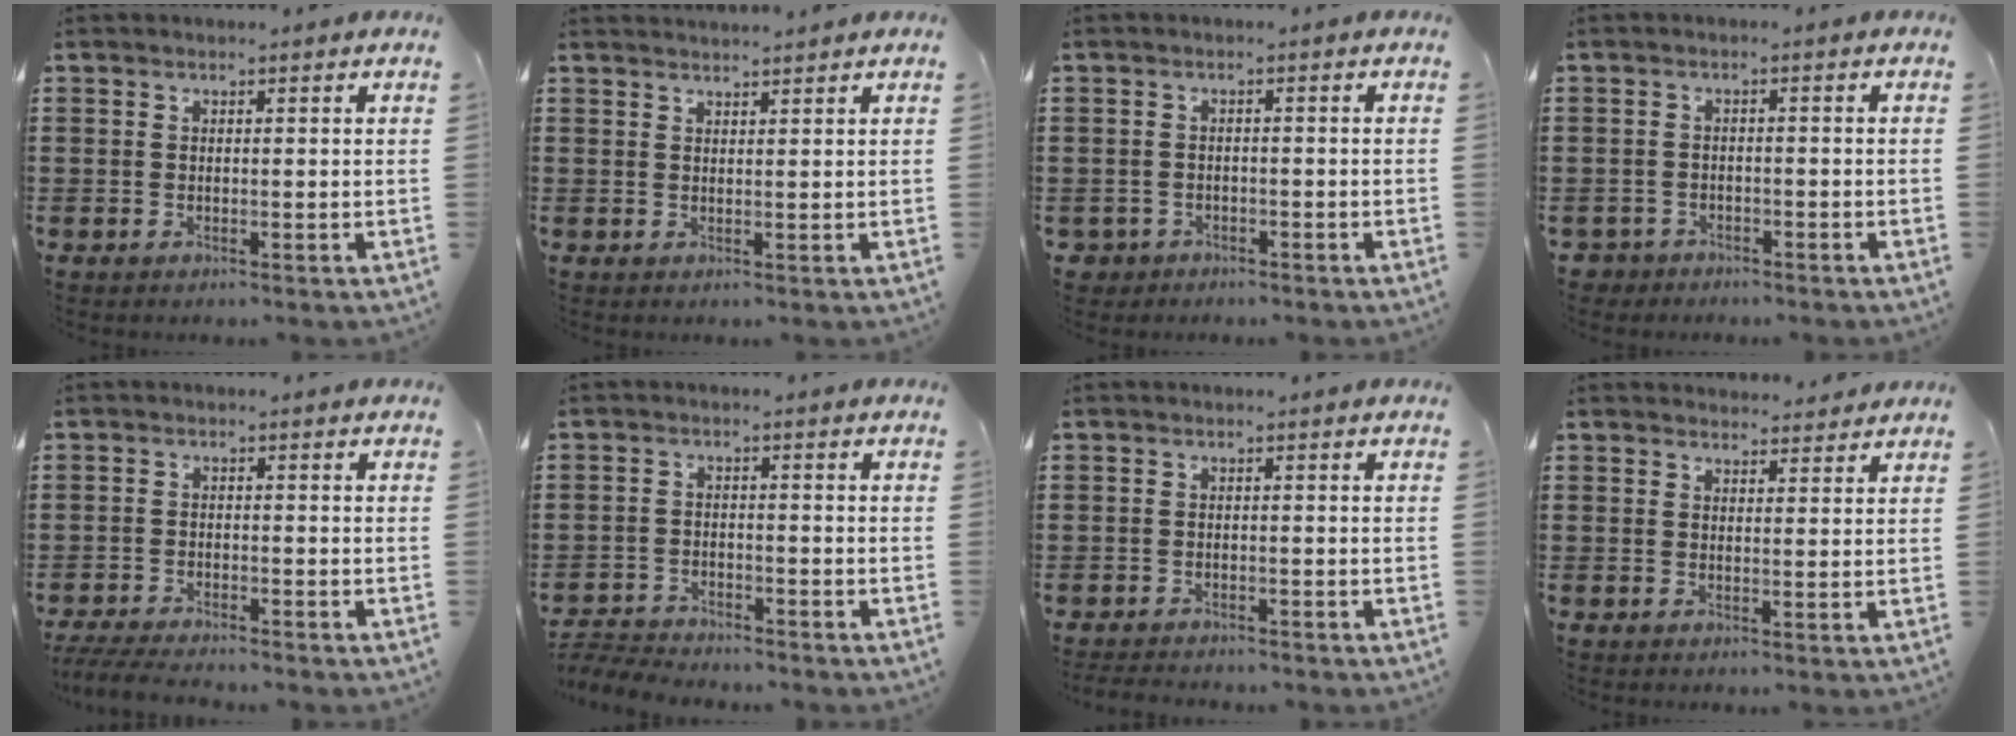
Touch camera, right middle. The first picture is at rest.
{"total": 1.5, "force": [1.5, -0.1, 0.1], "torque": [-0.005, 0.001, 0.030]}
{"total": 1.9, "force": [-1.6, 1.0, -0.1], "torque": [-0.006, 0.001, -0.037]}
{"total": 2.2, "force": [-2.0, 0.9, -0.2], "torque": [-0.005, 0.000, -0.047]}
{"total": 3.7, "force": [-3.5, 0.4, 1.0], "torque": [-0.030, -0.006, -0.076]}
{"total": 4.3, "force": [-4.2, 0.7, 0.3], "torque": [-0.020, 0.001, -0.093]}
{"total": 1.8, "force": [-1.7, 0.3, 0.0], "torque": [-0.005, 0.000, -0.039]}
{"total": 2.3, "force": [2.2, 0.6, 0.0], "torque": [0.002, -0.002, 0.041]}